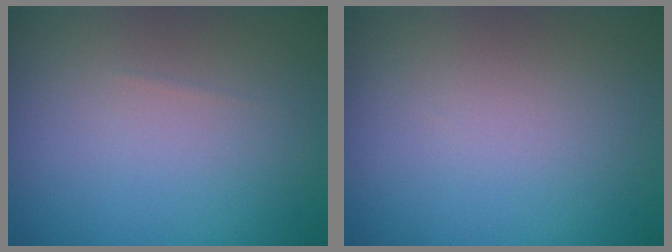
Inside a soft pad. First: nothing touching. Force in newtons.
{"total": 0.0}